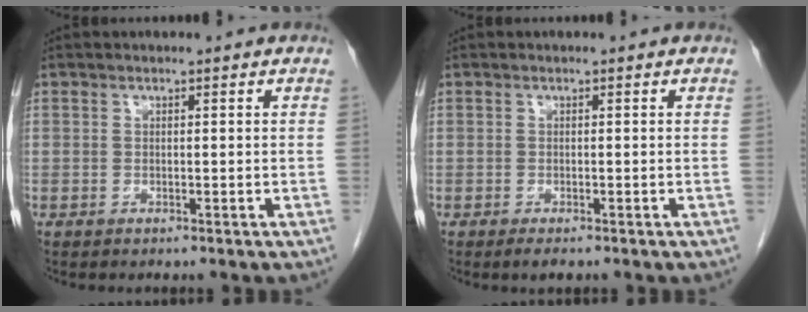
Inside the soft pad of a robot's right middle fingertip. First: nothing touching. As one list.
[{"total": 1.5, "force": [-1.1, 0.3, 1.0], "torque": [-0.022, -0.006, -0.014]}]